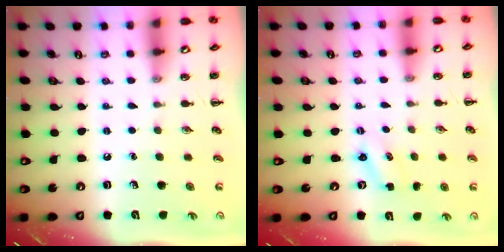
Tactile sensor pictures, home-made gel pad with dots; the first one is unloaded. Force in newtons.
{"total": 2.1, "press": 2.0, "slide": 0.6}